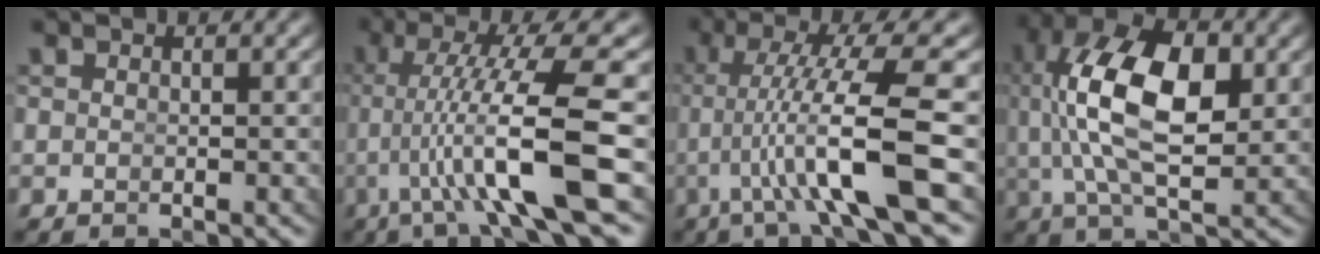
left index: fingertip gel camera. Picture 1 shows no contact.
{"total": 8.6, "force": [-0.5, 1.3, 8.5], "torque": [-0.149, -0.006, -0.002]}
{"total": 7.9, "force": [-0.7, 0.7, 7.8], "torque": [-0.138, -0.005, -0.006]}
{"total": 9.7, "force": [1.4, 4.4, 8.5], "torque": [-0.158, -0.011, 0.033]}